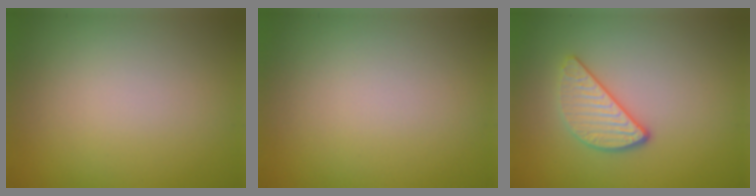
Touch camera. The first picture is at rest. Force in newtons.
{"total": 0.0}
{"total": 3.0, "press": 2.6, "slide": 1.3}